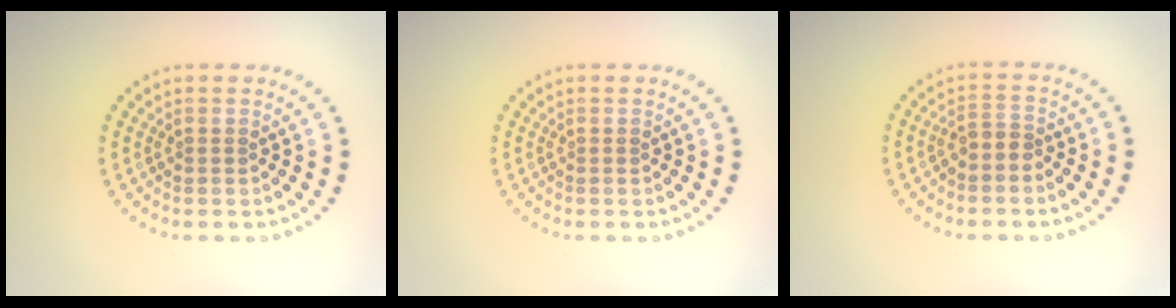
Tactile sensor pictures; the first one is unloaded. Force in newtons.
{"total": 0.0}
{"total": 1.8, "press": 1.4, "slide": 1.2}